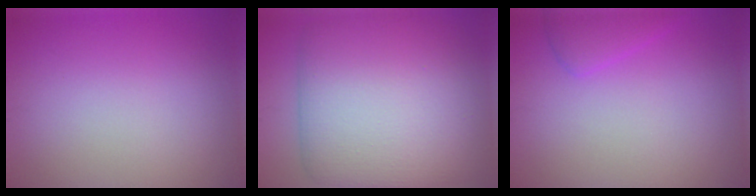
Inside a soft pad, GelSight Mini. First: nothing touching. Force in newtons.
{"total": 12.3, "press": 12.3, "slide": 0.5}
{"total": 2.0, "press": 2.0, "slide": 0.2}